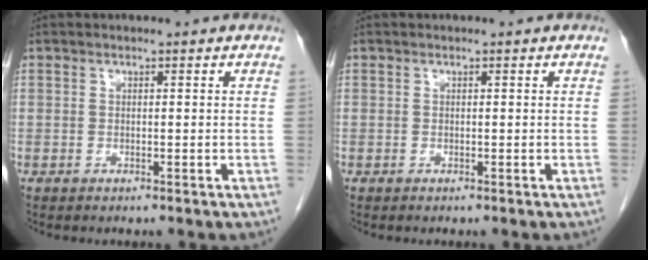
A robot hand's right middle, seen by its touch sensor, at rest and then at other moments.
{"total": 0.0}